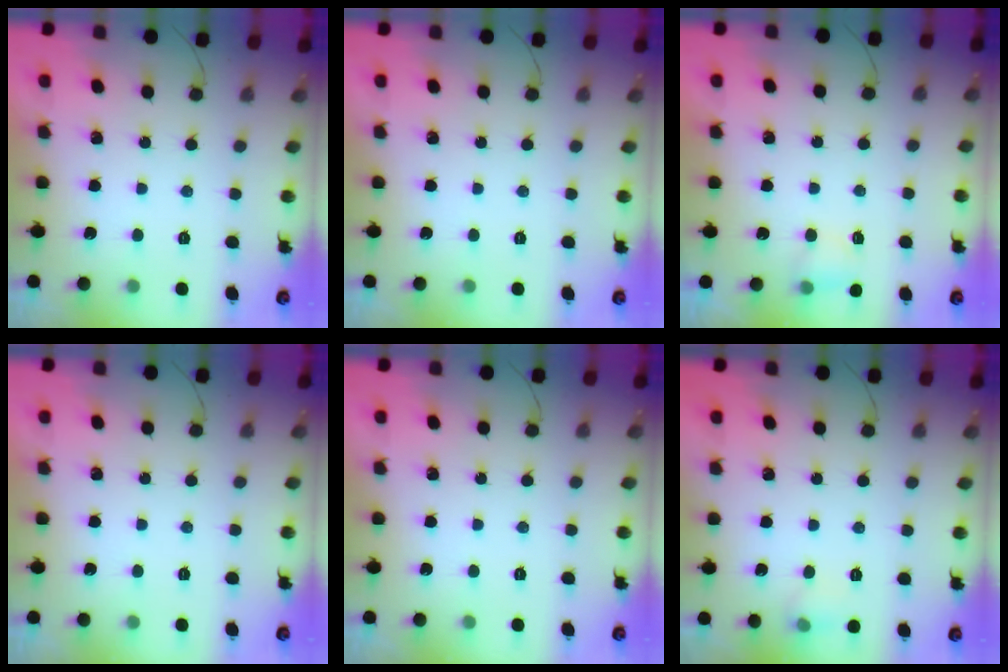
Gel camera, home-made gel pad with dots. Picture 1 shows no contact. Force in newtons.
{"total": 0.0}
{"total": 3.8, "press": 3.6, "slide": 1.3}
{"total": 0.0}
{"total": 0.0}
{"total": 5.3, "press": 5.0, "slide": 1.7}